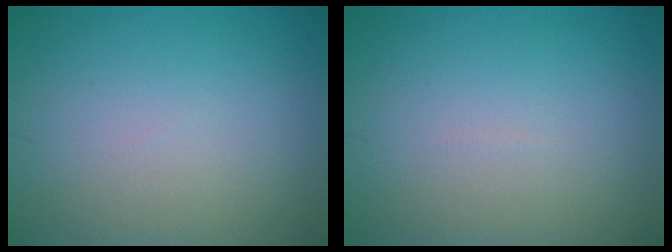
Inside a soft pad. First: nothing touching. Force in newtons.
{"total": 0.0}